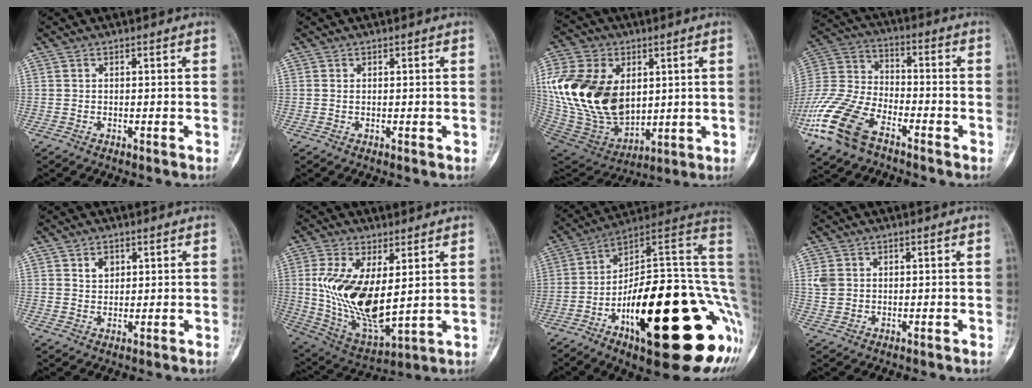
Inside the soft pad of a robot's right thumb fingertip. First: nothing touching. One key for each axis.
{"total": 0.6, "fx": 0.1, "fy": 0.4, "fz": 0.4, "tx": -0.005, "ty": 0.002, "tz": 0.002}
{"total": 26.2, "fx": 3.8, "fy": 17.5, "fz": 19.1, "tx": -0.374, "ty": -0.018, "tz": 0.088}
{"total": 17.7, "fx": -10.0, "fy": 9.6, "fz": 11.1, "tx": -0.239, "ty": 0.035, "tz": -0.201}
{"total": 2.7, "fx": 1.3, "fy": 2.0, "fz": 1.3, "tx": -0.010, "ty": -0.008, "tz": 0.024}
{"total": 18.0, "fx": 2.4, "fy": 8.5, "fz": 15.7, "tx": -0.294, "ty": -0.022, "tz": 0.065}
{"total": 31.3, "fx": -4.8, "fy": 10.3, "fz": 29.2, "tx": -0.334, "ty": 0.032, "tz": -0.060}
{"total": 2.5, "fx": 0.5, "fy": 2.1, "fz": 1.3, "tx": -0.023, "ty": 0.005, "tz": 0.015}